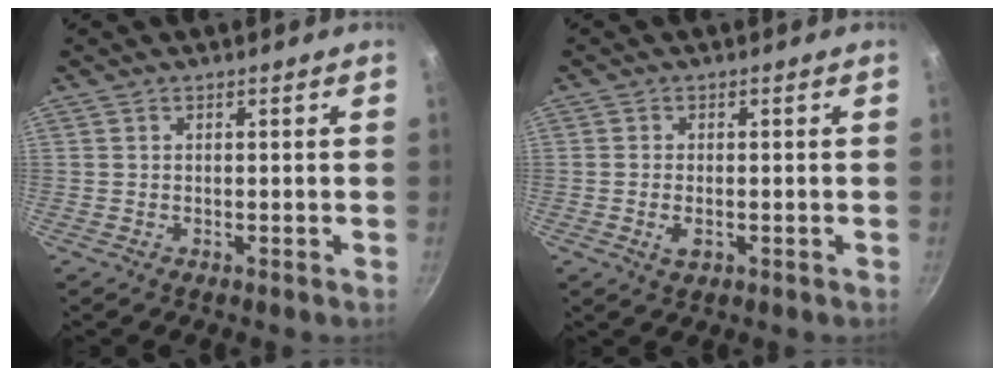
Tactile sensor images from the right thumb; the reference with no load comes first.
{"total": 2.6, "force": [-0.8, 1.3, 2.1], "torque": [-0.042, -0.002, -0.014]}